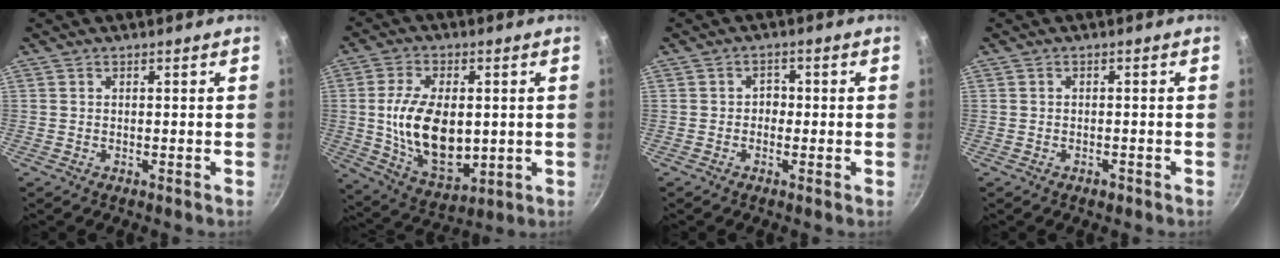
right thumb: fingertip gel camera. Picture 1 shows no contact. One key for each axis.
{"total": 16.6, "fx": 0.4, "fy": 9.8, "fz": 13.4, "tx": -0.215, "ty": -0.015, "tz": 0.020}
{"total": 2.2, "fx": -0.4, "fy": 1.8, "fz": 1.1, "tx": -0.005, "ty": 0.006, "tz": -0.011}
{"total": 1.3, "fx": -0.9, "fy": 0.7, "fz": 0.7, "tx": -0.012, "ty": 0.007, "tz": -0.011}